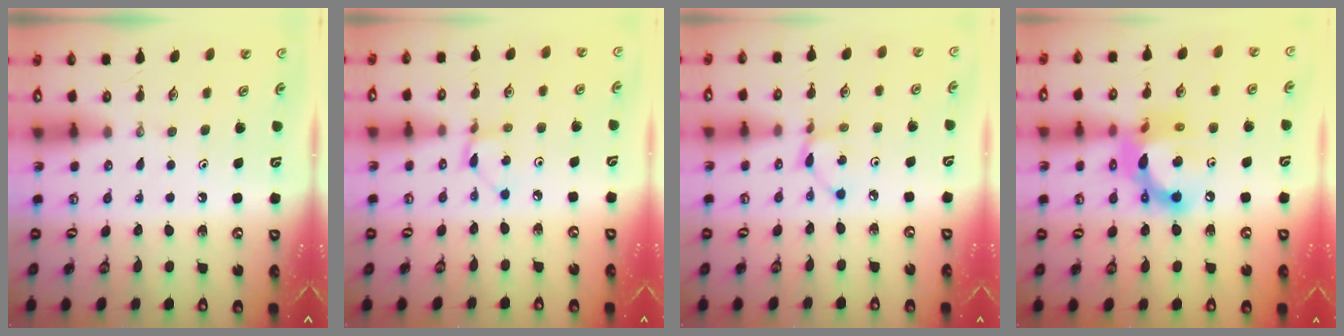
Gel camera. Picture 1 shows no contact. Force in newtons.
{"total": 2.4, "press": 2.4, "slide": 0.3}
{"total": 3.9, "press": 3.9, "slide": 0.2}
{"total": 15.0, "press": 14.9, "slide": 1.1}